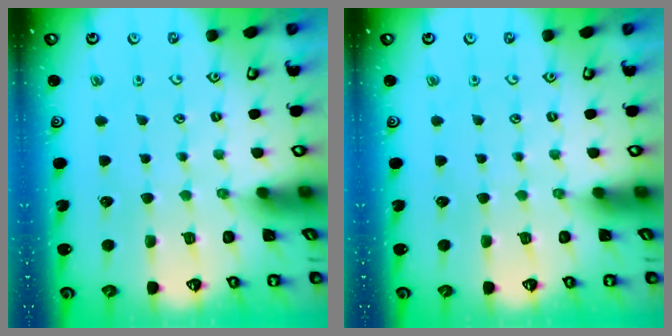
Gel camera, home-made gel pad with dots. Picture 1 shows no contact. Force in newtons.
{"total": 0.0}